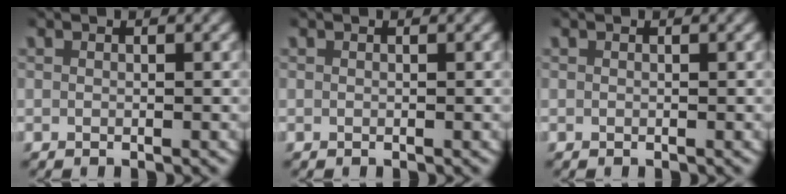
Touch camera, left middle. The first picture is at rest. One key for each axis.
{"total": 0.0}
{"total": 0.0}